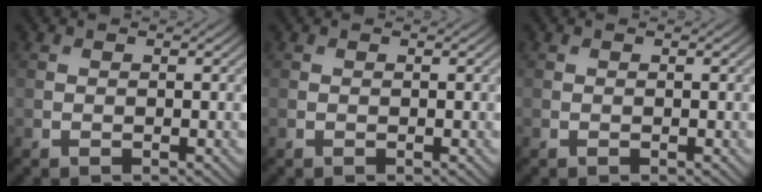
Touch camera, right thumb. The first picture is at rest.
{"total": 0.0}
{"total": 0.0}